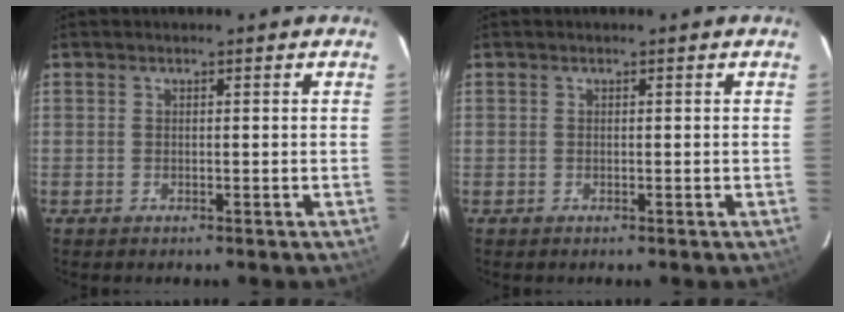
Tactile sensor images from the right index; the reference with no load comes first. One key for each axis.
{"total": 0.0}